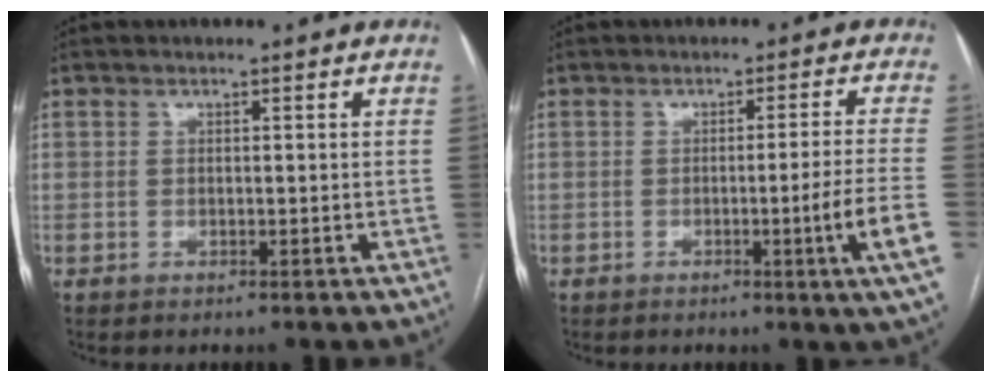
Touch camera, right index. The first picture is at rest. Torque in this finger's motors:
{"motor_torque": [0.54, 0.00, 0.24, 0.08]}